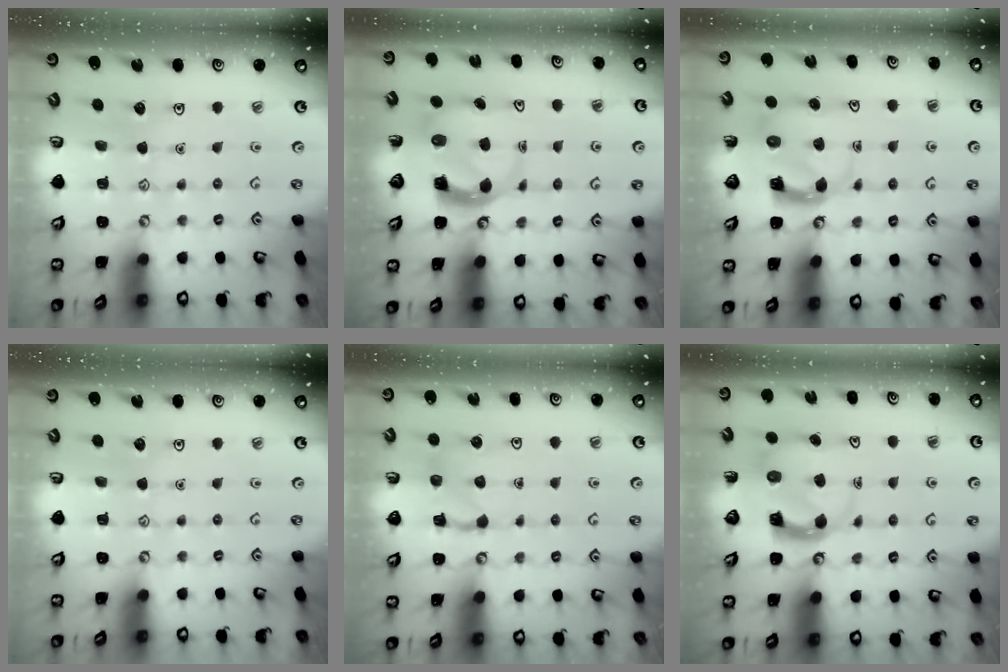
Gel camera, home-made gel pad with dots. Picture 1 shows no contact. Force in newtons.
{"total": 3.9, "press": 3.8, "slide": 0.6}
{"total": 3.9, "press": 3.8, "slide": 0.7}
{"total": 0.0}
{"total": 3.0, "press": 2.9, "slide": 0.7}
{"total": 4.0, "press": 4.0, "slide": 0.5}